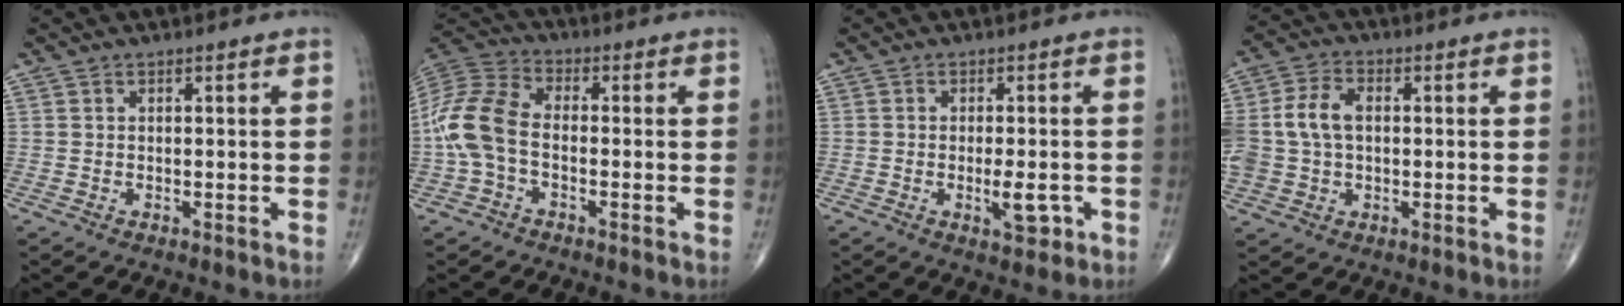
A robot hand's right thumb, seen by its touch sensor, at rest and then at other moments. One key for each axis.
{"total": 11.7, "fx": -1.9, "fy": 7.0, "fz": 9.2, "tx": -0.202, "ty": 0.031, "tz": -0.048}
{"total": 4.4, "fx": -1.3, "fy": 1.7, "fz": 3.8, "tx": -0.051, "ty": -0.002, "tz": -0.014}
{"total": 10.2, "fx": 0.6, "fy": 7.1, "fz": 7.3, "tx": -0.152, "ty": 0.024, "tz": 0.012}